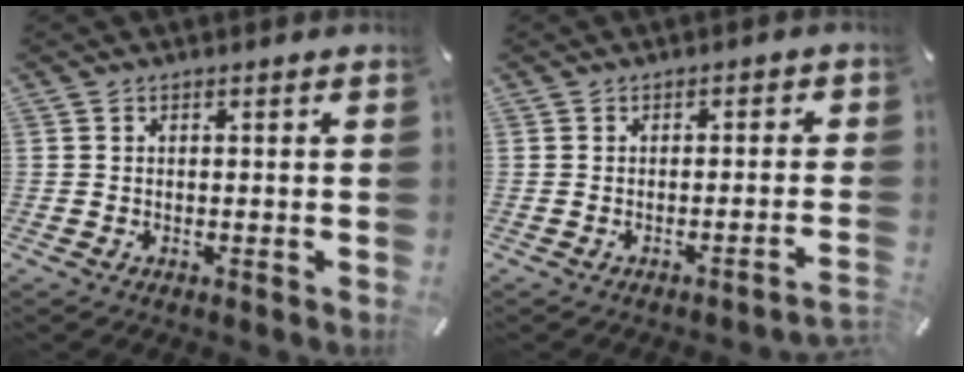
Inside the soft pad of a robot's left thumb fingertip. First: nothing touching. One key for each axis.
{"total": 2.7, "fx": -1.8, "fy": 0.4, "fz": 2.0, "tx": -0.034, "ty": 0.004, "tz": -0.033}